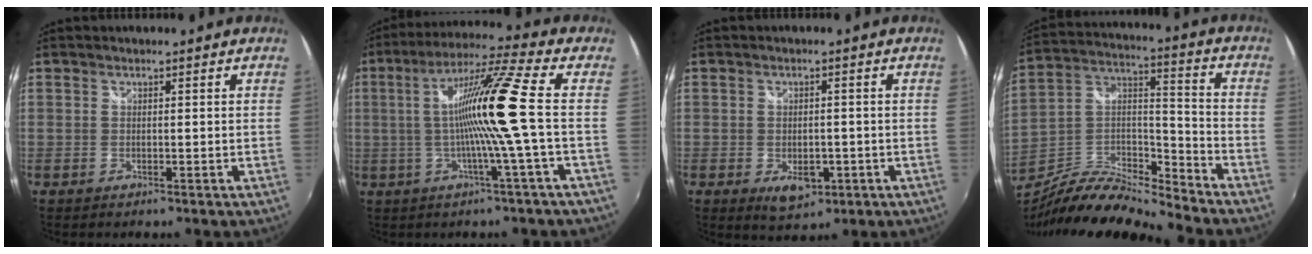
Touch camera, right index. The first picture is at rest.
{"total": 13.9, "force": [-0.8, -2.3, 13.6], "torque": [-0.245, 0.005, -0.018]}
{"total": 5.9, "force": [-2.1, 3.7, 4.0], "torque": [-0.071, -0.015, -0.026]}
{"total": 15.1, "force": [-13.5, 1.6, 6.6], "torque": [-0.140, 0.002, -0.261]}